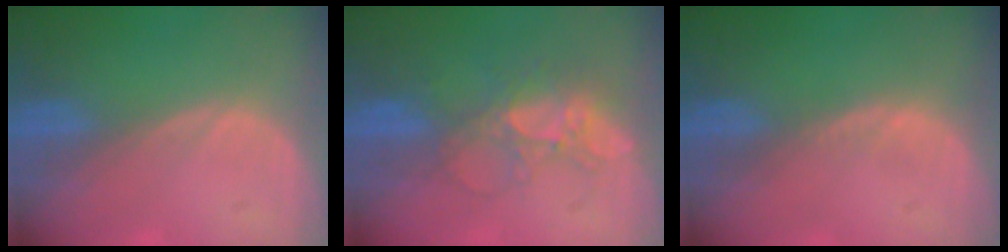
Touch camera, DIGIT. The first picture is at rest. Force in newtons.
{"total": 6.0, "press": 5.8, "slide": 1.6}
{"total": 0.7, "press": 0.6, "slide": 0.3}